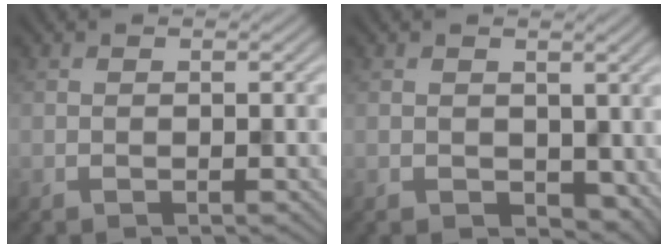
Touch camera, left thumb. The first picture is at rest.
{"total": 2.1, "force": [0.6, 1.9, 0.7], "torque": [-0.017, -0.015, 0.020]}